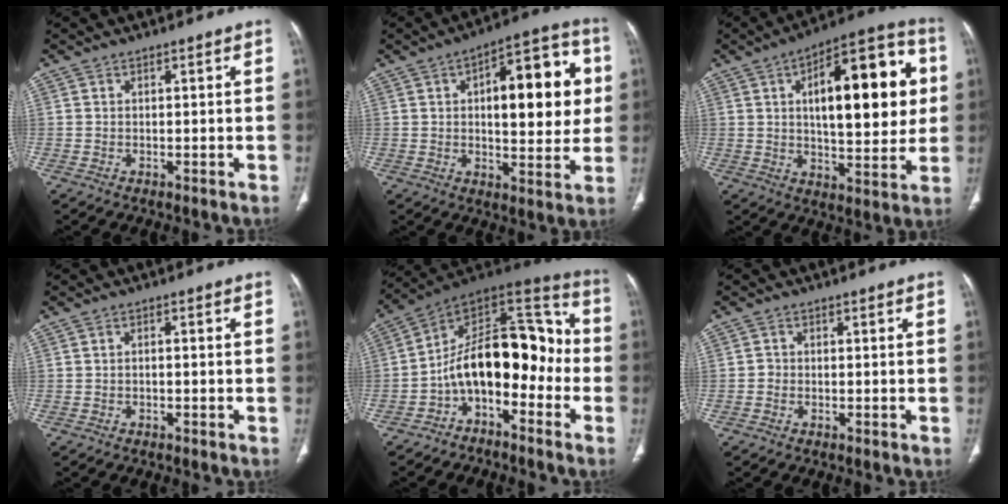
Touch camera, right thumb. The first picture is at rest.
{"total": 19.2, "force": [3.4, 8.5, 16.9], "torque": [-0.182, 0.019, 0.044]}
{"total": 24.3, "force": [4.8, 10.3, 21.5], "torque": [-0.264, 0.012, 0.062]}
{"total": 0.8, "force": [-0.3, 0.4, 0.6], "torque": [-0.011, 0.005, -0.006]}
{"total": 17.2, "force": [-4.6, 9.8, 13.3], "torque": [-0.172, 0.103, -0.087]}
{"total": 1.1, "force": [-0.4, 1.0, 0.4], "torque": [-0.001, 0.005, -0.009]}